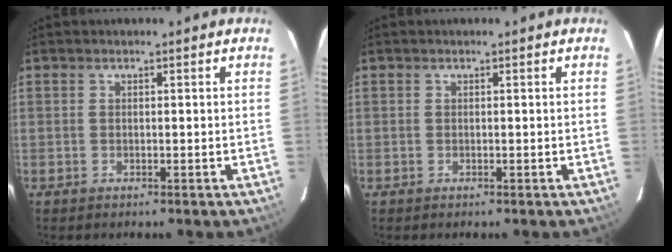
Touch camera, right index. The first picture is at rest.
{"total": 0.0}